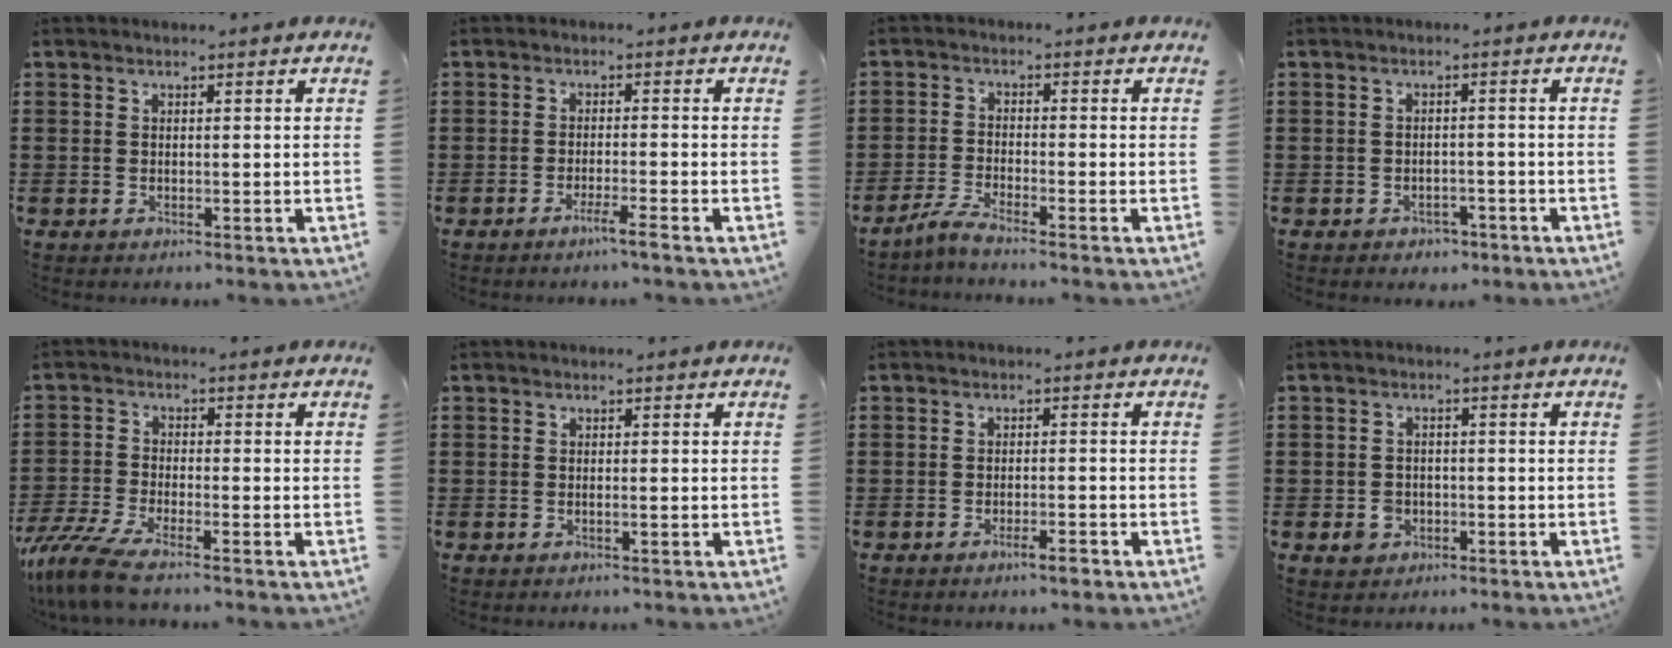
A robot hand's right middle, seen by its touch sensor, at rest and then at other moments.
{"total": 2.7, "force": [-2.0, -0.3, 1.9], "torque": [-0.028, -0.001, -0.036]}
{"total": 3.0, "force": [-2.6, -0.3, 1.5], "torque": [-0.047, -0.007, -0.056]}
{"total": 1.6, "force": [-1.4, 0.7, 0.0], "torque": [-0.006, 0.002, -0.032]}
{"total": 5.6, "force": [-4.6, 0.4, 3.2], "torque": [-0.094, -0.025, -0.097]}
{"total": 0.0}
{"total": 2.3, "force": [-1.5, 0.3, 1.7], "torque": [-0.026, 0.003, -0.028]}
{"total": 2.7, "force": [-1.1, 2.2, 1.2], "torque": [-0.034, -0.001, -0.024]}